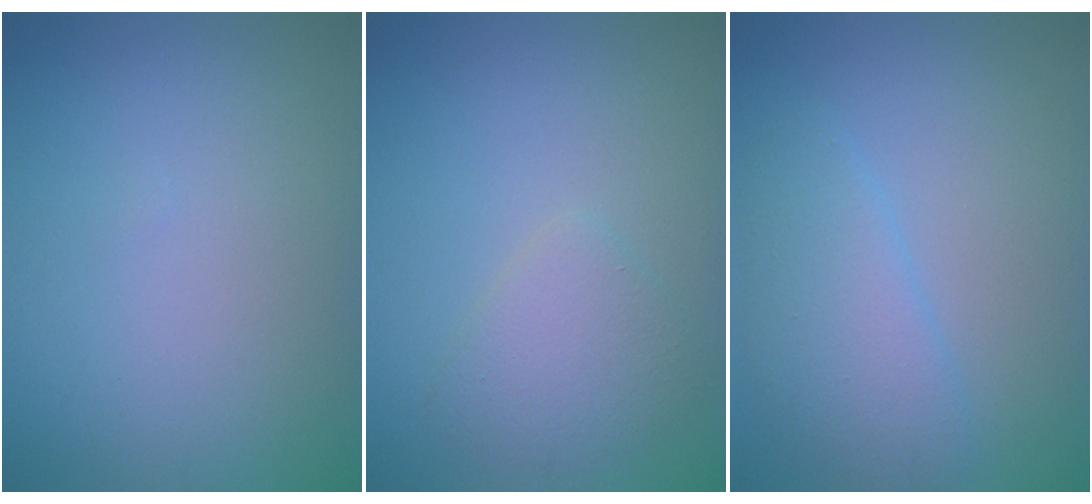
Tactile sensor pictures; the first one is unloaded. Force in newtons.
{"total": 2.5, "press": 2.5, "slide": 0.2}
{"total": 3.3, "press": 3.3, "slide": 0.2}